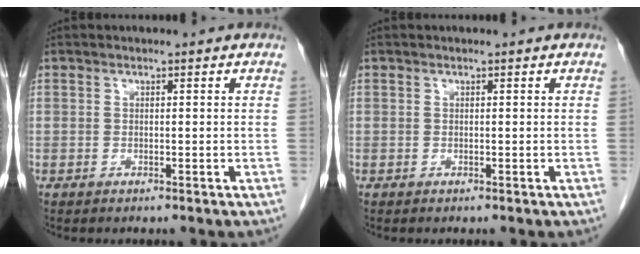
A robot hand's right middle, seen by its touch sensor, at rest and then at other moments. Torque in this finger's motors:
{"motor_torque": [-0.05, 0.10, -0.03, -0.01]}